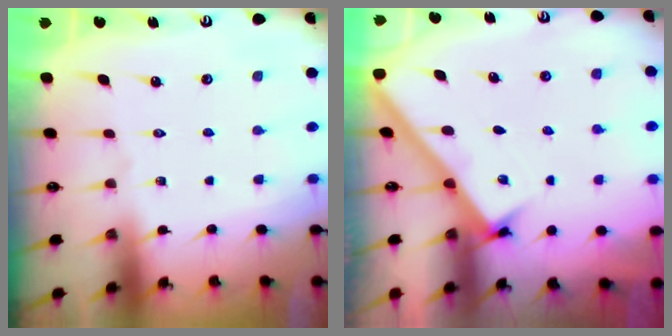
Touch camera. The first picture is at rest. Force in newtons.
{"total": 2.8, "press": 2.8, "slide": 0.3}